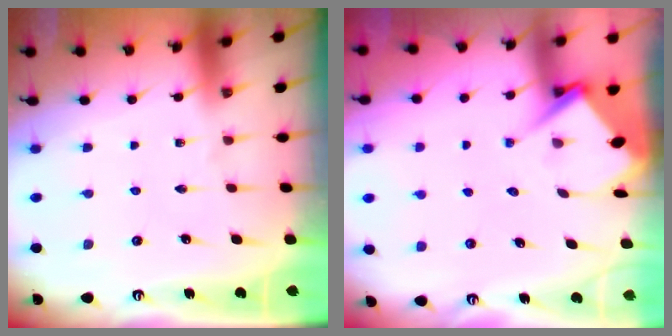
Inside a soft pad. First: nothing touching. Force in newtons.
{"total": 6.8, "press": 6.8, "slide": 0.5}